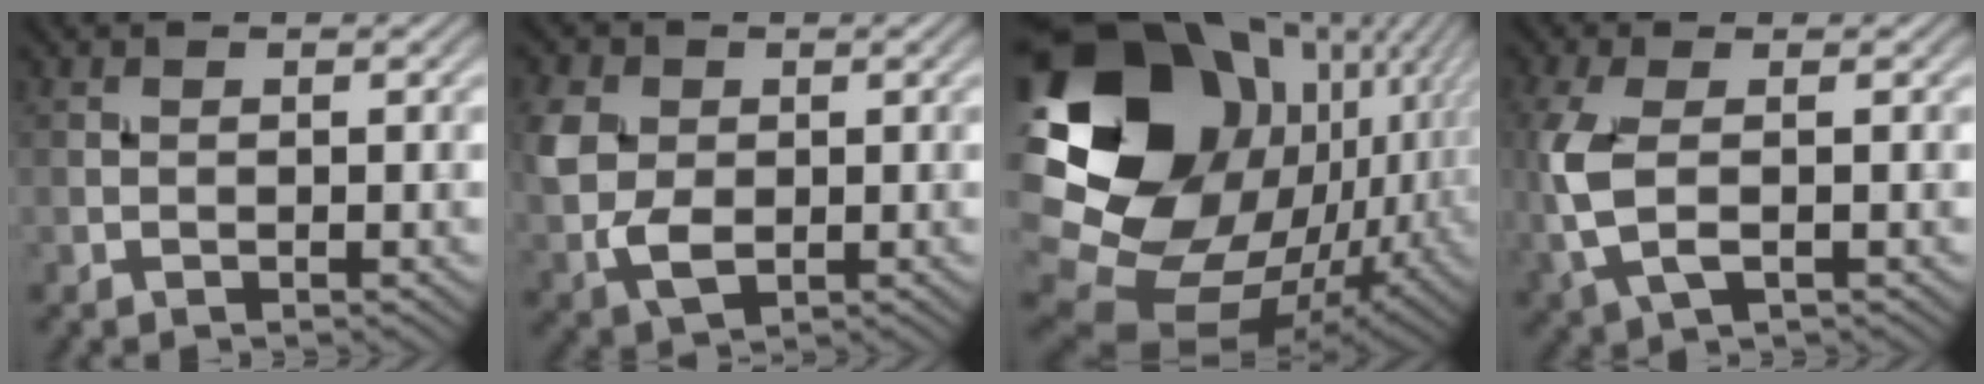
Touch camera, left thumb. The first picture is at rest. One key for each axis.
{"total": 6.5, "fx": 0.3, "fy": 4.9, "fz": 4.2, "tx": -0.114, "ty": -0.003, "tz": 0.002}
{"total": 22.6, "fx": 2.3, "fy": 16.9, "fz": 14.8, "tx": -0.325, "ty": -0.019, "tz": 0.065}
{"total": 6.0, "fx": -0.4, "fy": 2.9, "fz": 5.3, "tx": -0.145, "ty": -0.003, "tz": -0.009}